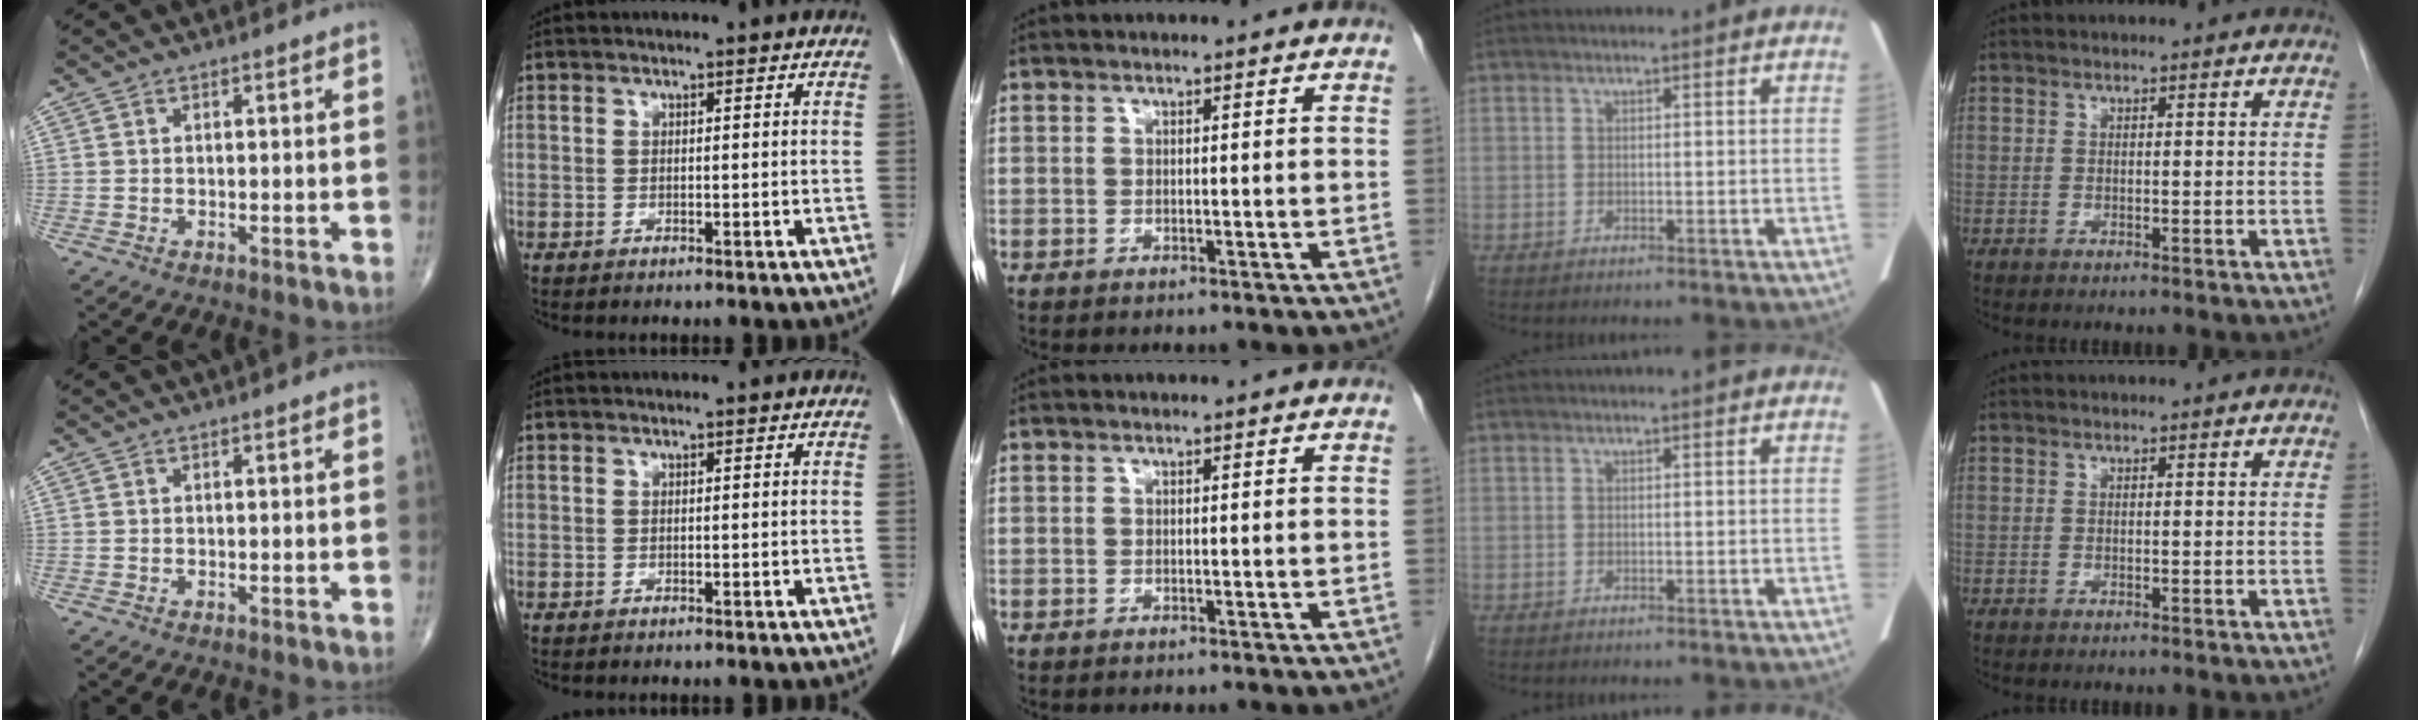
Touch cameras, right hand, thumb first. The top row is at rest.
{}